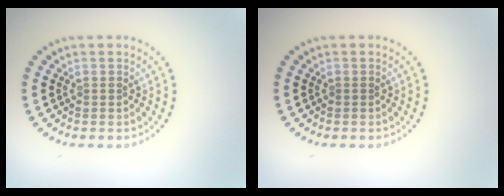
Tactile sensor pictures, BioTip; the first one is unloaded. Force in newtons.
{"total": 0.0}